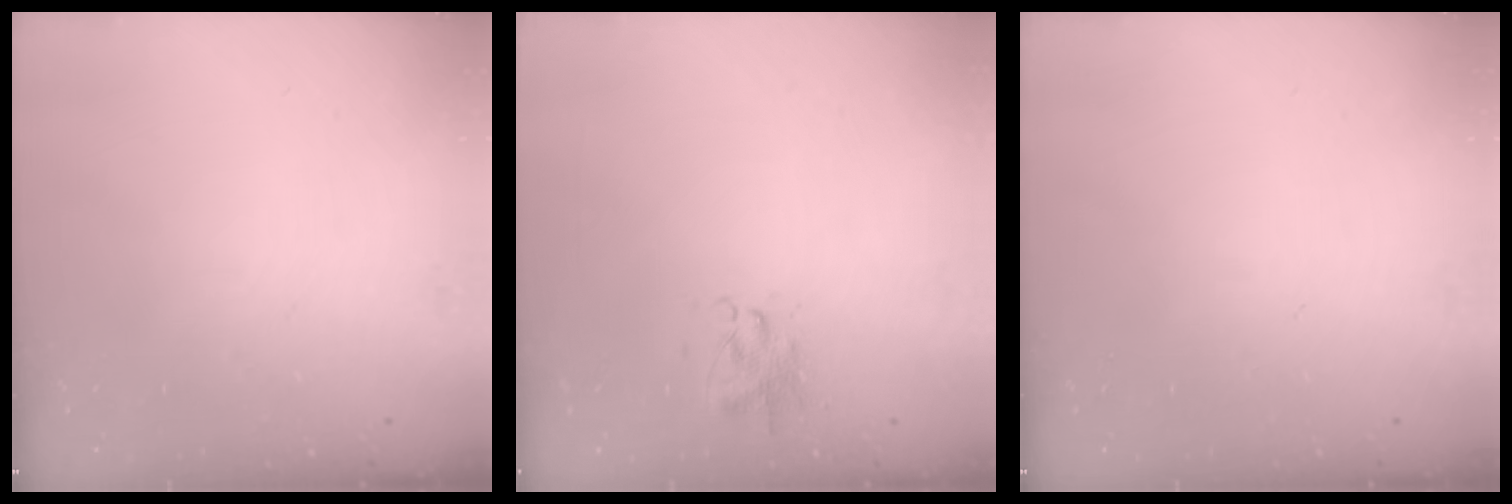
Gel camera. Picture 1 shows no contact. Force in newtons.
{"total": 3.9, "press": 3.8, "slide": 0.7}
{"total": 0.0}